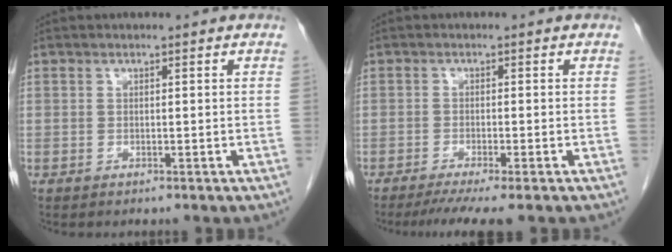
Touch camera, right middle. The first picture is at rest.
{"total": 5.6, "force": [-4.3, -0.2, 3.6], "torque": [-0.052, -0.013, -0.069]}